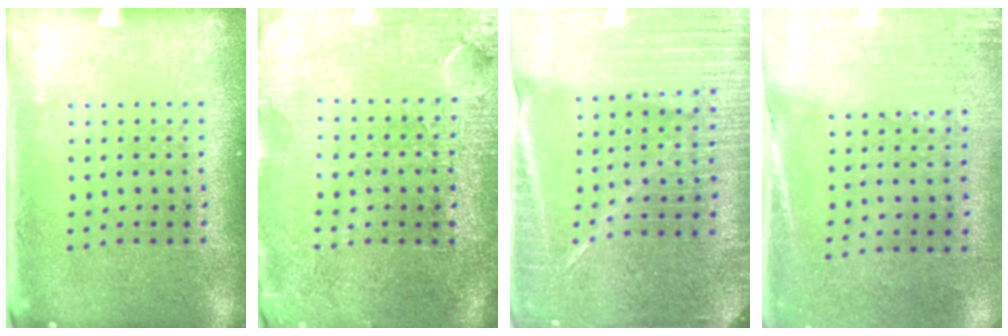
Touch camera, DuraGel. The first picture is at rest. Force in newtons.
{"total": 3.6, "press": 3.4, "slide": 1.4}
{"total": 4.8, "press": 4.4, "slide": 1.9}
{"total": 2.7, "press": 2.3, "slide": 1.4}